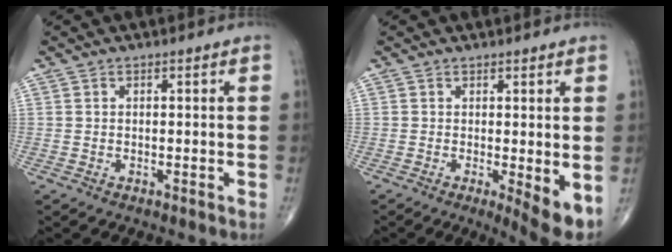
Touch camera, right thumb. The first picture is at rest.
{"total": 5.3, "force": [-0.4, 1.3, 5.2], "torque": [-0.073, -0.016, -0.005]}